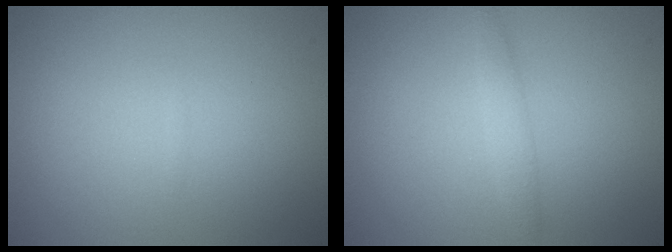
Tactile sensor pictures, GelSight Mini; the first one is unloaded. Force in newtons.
{"total": 1.4, "press": 1.4, "slide": 0.1}